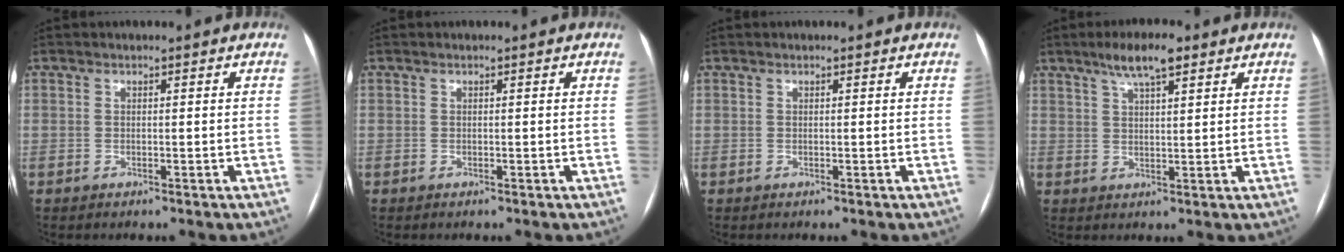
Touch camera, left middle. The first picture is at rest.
{"total": 0.0}
{"total": 0.0}
{"total": 6.2, "force": [4.1, 1.3, 4.5], "torque": [-0.084, 0.011, 0.070]}